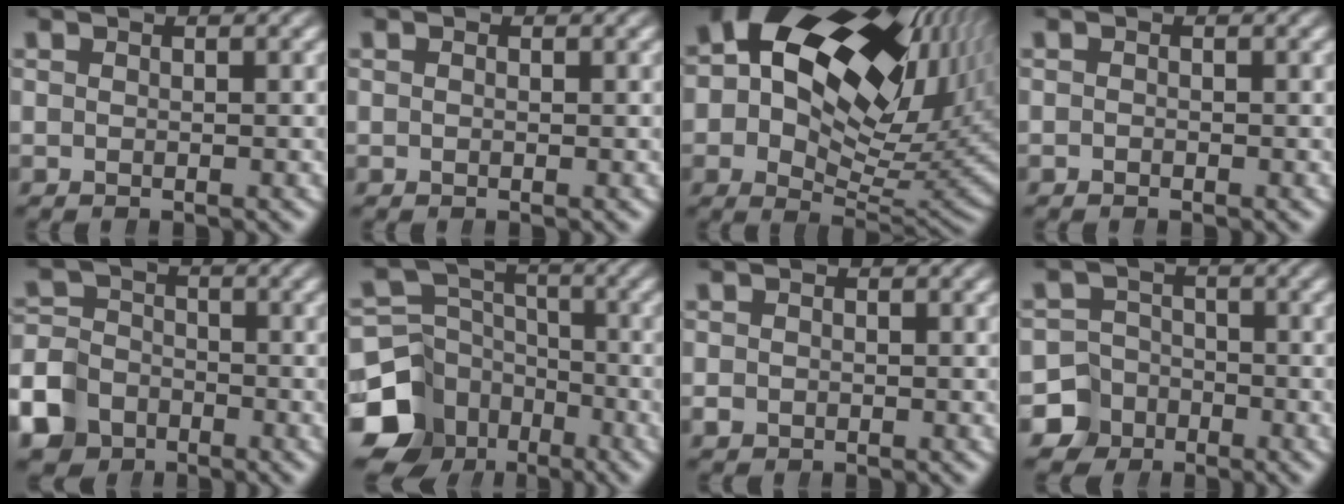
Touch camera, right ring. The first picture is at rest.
{"total": 0.0}
{"total": 23.6, "force": [4.0, 14.9, 17.8], "torque": [-0.256, 0.005, 0.055]}
{"total": 0.5, "force": [-0.5, 0.0, -0.1], "torque": [0.007, -0.004, -0.007]}
{"total": 8.8, "force": [-3.9, 7.3, 2.9], "torque": [-0.054, -0.040, -0.055]}
{"total": 12.1, "force": [-4.8, 9.7, 5.4], "torque": [-0.075, -0.044, -0.073]}
{"total": 1.0, "force": [-0.5, 0.8, 0.3], "torque": [-0.004, -0.007, -0.003]}
{"total": 8.4, "force": [-4.5, 6.8, 1.9], "torque": [-0.027, -0.038, -0.071]}